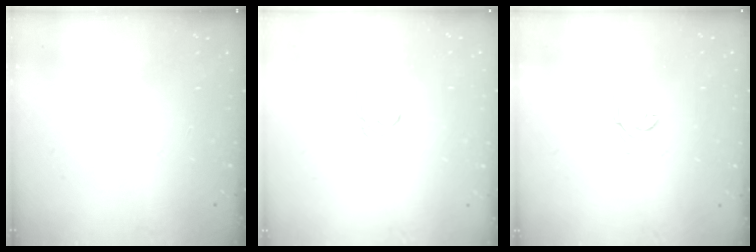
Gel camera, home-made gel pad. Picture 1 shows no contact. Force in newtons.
{"total": 2.7, "press": 2.7, "slide": 0.1}
{"total": 1.8, "press": 1.7, "slide": 0.5}